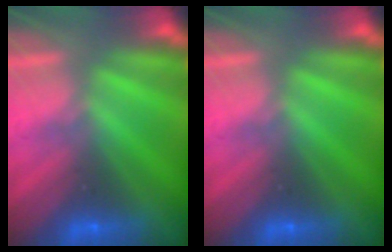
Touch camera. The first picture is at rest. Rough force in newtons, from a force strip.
{"total": 0.0}